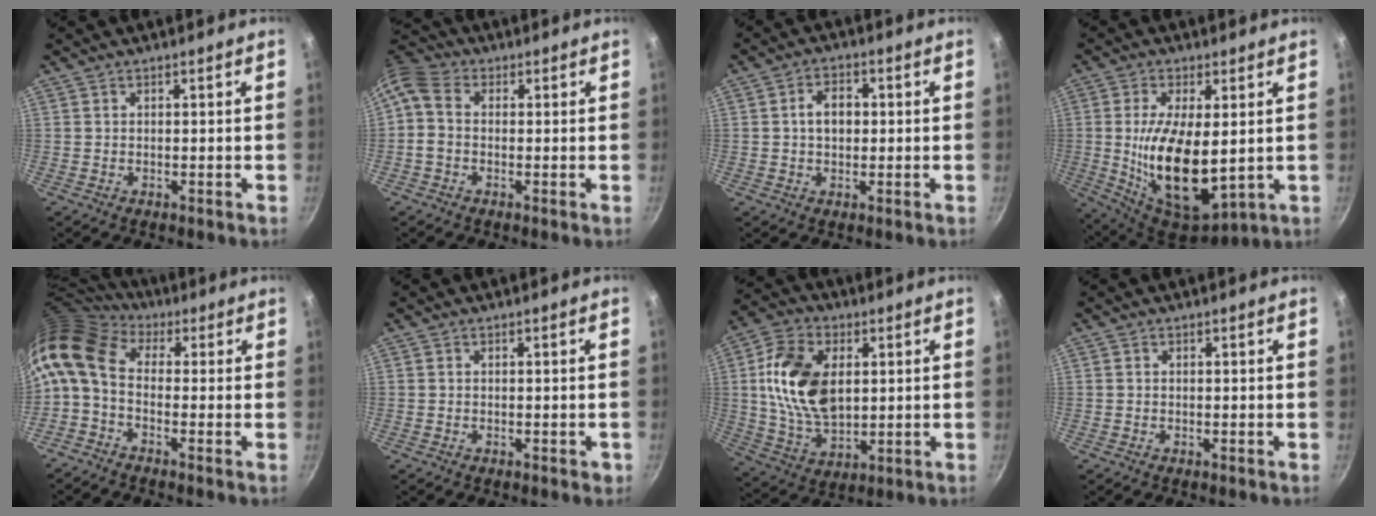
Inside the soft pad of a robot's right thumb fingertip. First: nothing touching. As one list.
[{"total": 6.2, "force": [0.0, 4.6, 4.2], "torque": [-0.093, 0.020, -0.016]}, {"total": 5.1, "force": [0.3, 3.7, 3.5], "torque": [-0.034, 0.011, 0.000]}, {"total": 17.4, "force": [0.2, 7.8, 15.5], "torque": [-0.268, -0.019, 0.019]}, {"total": 12.2, "force": [1.1, 7.8, 9.3], "torque": [-0.190, 0.026, 0.000]}, {"total": 1.1, "force": [-0.4, 0.7, 0.7], "torque": [-0.002, 0.002, -0.005]}, {"total": 15.7, "force": [2.6, 9.9, 12.0], "torque": [-0.206, -0.007, 0.052]}, {"total": 0.0}]